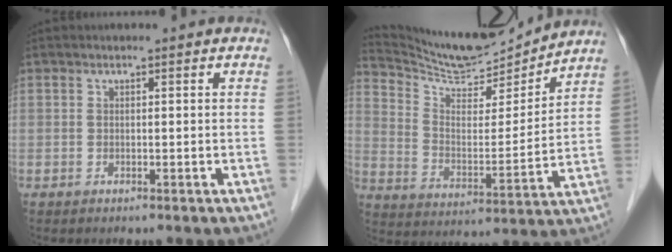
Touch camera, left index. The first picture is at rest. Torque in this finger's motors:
{"motor_torque": [1.09, -1.05, 0.12, 0.00]}